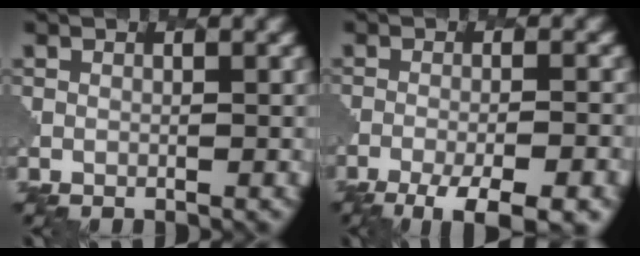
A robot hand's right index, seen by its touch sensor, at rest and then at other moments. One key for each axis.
{"total": 8.1, "fx": -5.3, "fy": 2.1, "fz": 5.7, "tx": -0.094, "ty": -0.015, "tz": -0.078}